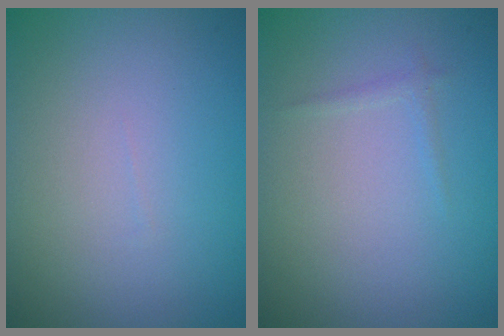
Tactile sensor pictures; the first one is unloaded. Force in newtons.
{"total": 0.6, "press": 0.6, "slide": 0.0}